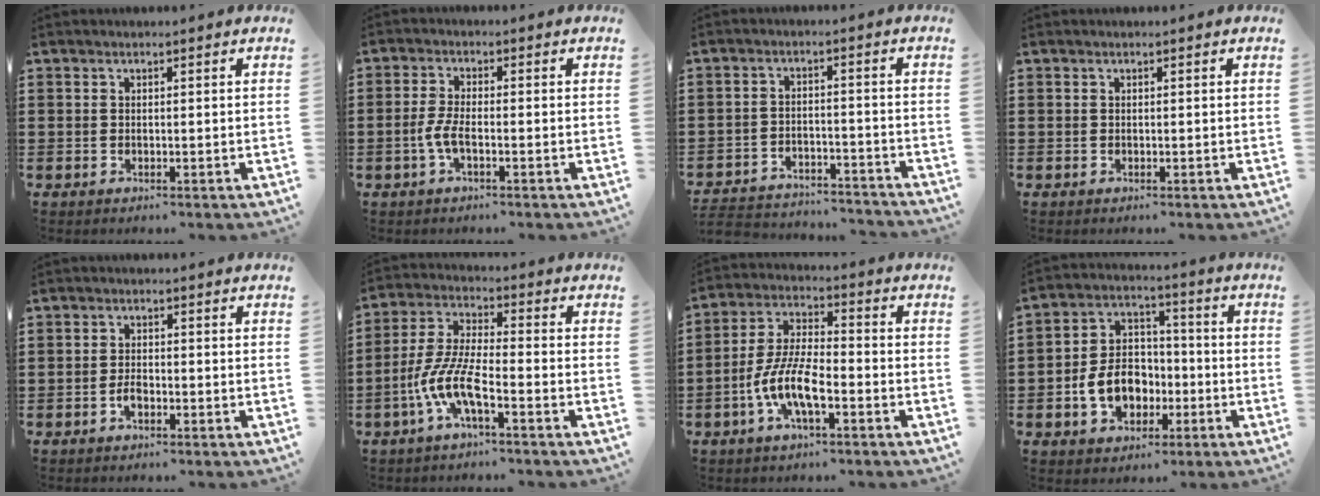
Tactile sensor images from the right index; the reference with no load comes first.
{"total": 3.7, "force": [-1.4, 1.0, 3.3], "torque": [-0.086, -0.007, -0.032]}
{"total": 4.2, "force": [-4.1, 0.5, 0.6], "torque": [-0.022, 0.001, -0.089]}
{"total": 0.0}
{"total": 1.9, "force": [-1.0, 1.0, 1.2], "torque": [-0.025, 0.000, -0.020]}
{"total": 8.5, "force": [-4.3, 1.9, 7.0], "torque": [-0.179, -0.017, -0.089]}
{"total": 8.9, "force": [-3.6, 3.2, 7.5], "torque": [-0.180, -0.009, -0.074]}
{"total": 8.5, "force": [-2.6, 6.4, 5.0], "torque": [-0.097, 0.011, -0.051]}